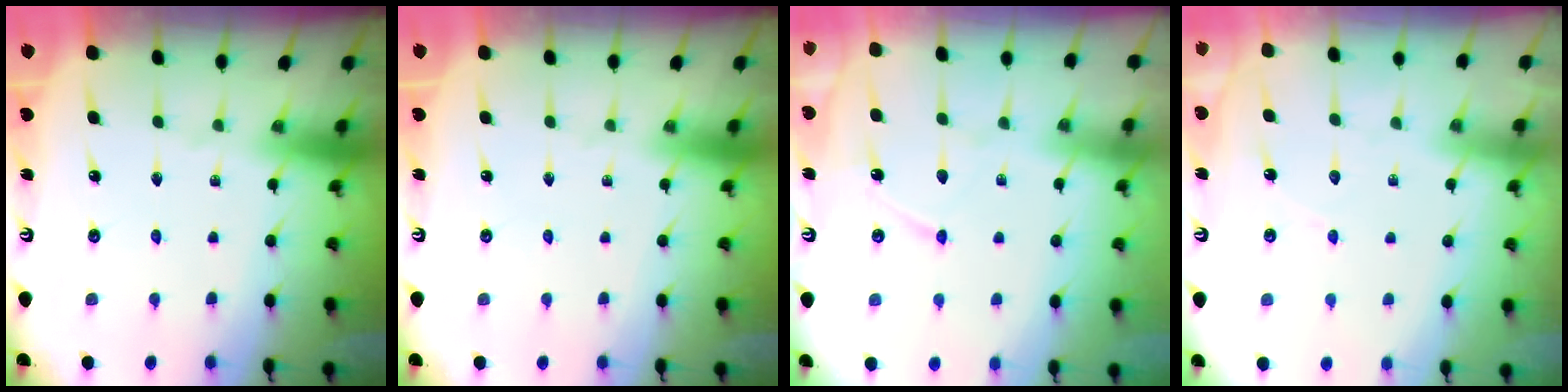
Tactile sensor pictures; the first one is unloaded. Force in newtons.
{"total": 0.0}
{"total": 6.1, "press": 6.0, "slide": 0.7}
{"total": 4.1, "press": 4.1, "slide": 0.3}